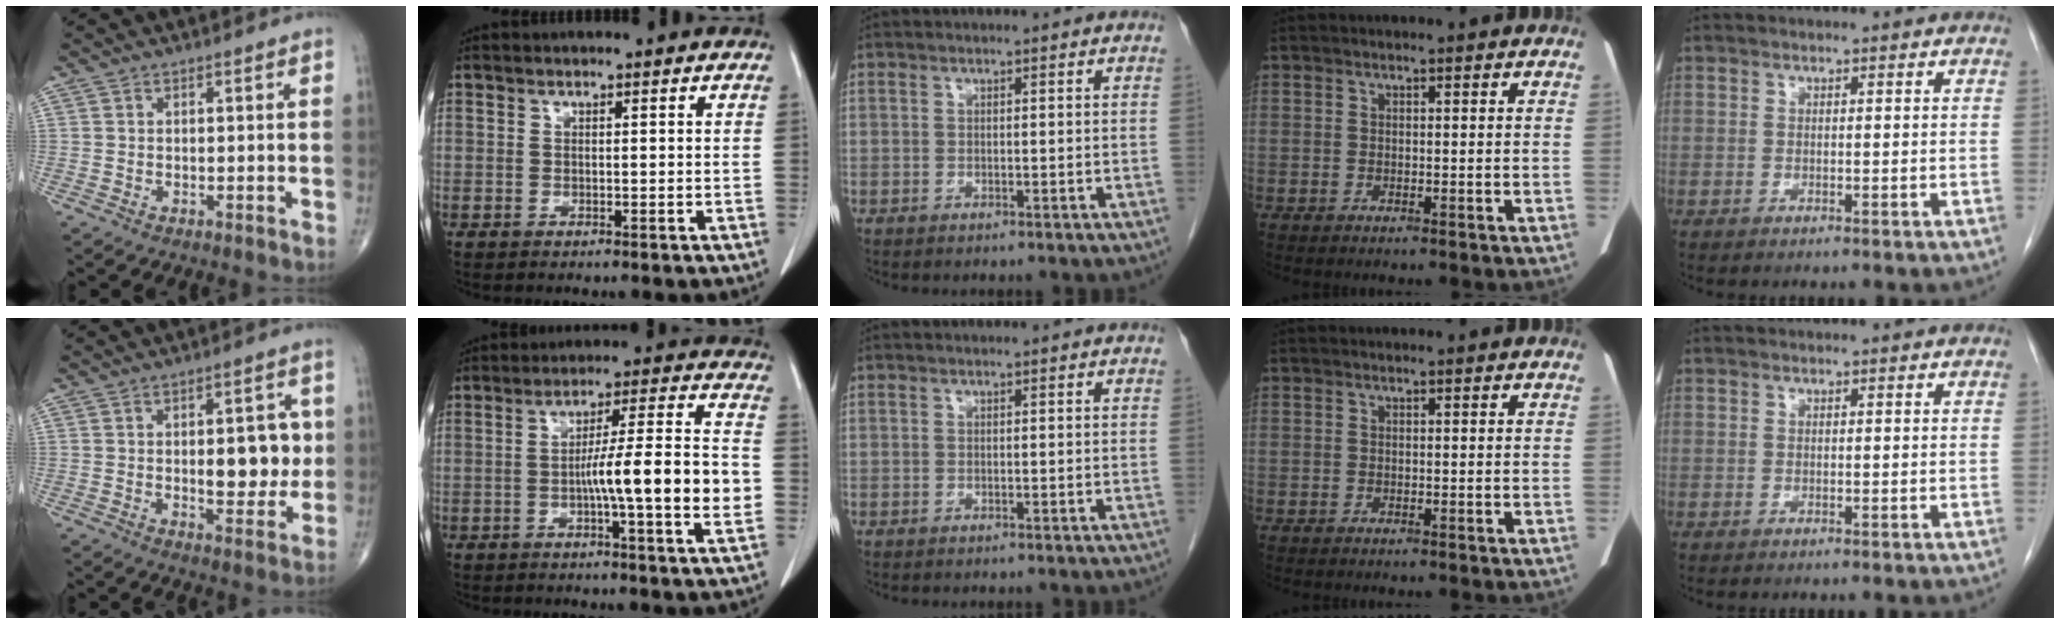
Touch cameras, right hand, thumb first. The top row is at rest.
{"thumb": {"total": 10.5, "force": [0.6, 4.8, 9.3], "torque": [-0.095, -0.006, 0.016]}, "index": {"total": 13.0, "force": [-2.6, -0.3, 12.7], "torque": [-0.198, 0.008, -0.045]}}